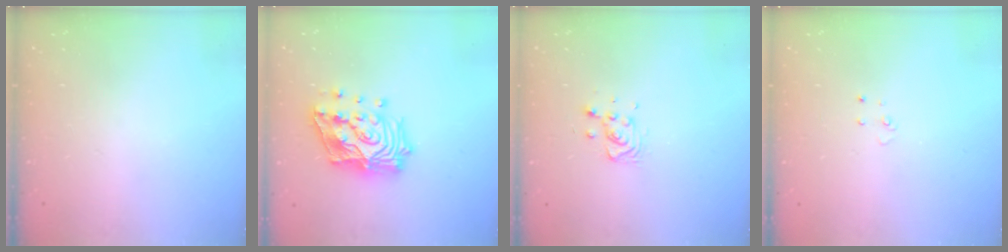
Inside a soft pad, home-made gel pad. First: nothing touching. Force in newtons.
{"total": 20.1, "press": 19.9, "slide": 3.0}
{"total": 7.3, "press": 7.1, "slide": 2.0}
{"total": 2.7, "press": 2.7, "slide": 0.2}